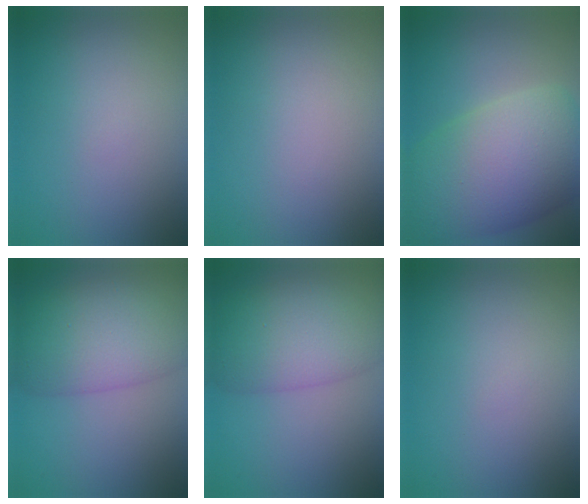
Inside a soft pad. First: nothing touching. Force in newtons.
{"total": 0.0}
{"total": 12.3, "press": 12.3, "slide": 0.6}
{"total": 8.4, "press": 8.4, "slide": 0.2}
{"total": 7.9, "press": 7.9, "slide": 0.3}
{"total": 0.0}